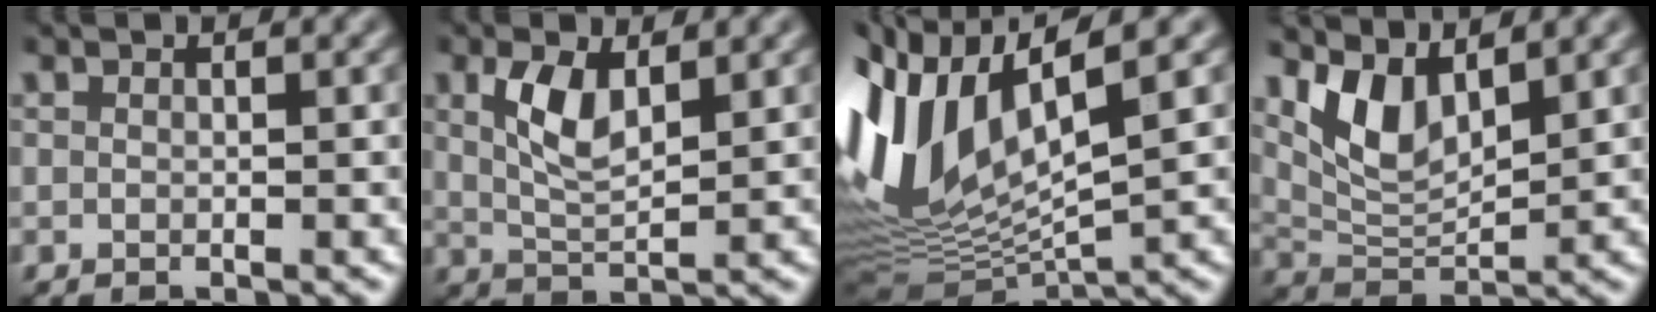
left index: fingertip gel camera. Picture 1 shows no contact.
{"total": 3.8, "force": [1.1, 1.6, 3.2], "torque": [-0.073, 0.003, 0.027]}
{"total": 11.7, "force": [1.7, 4.7, 10.5], "torque": [-0.235, -0.003, 0.043]}
{"total": 4.4, "force": [2.3, 1.9, 3.2], "torque": [-0.070, -0.012, 0.051]}